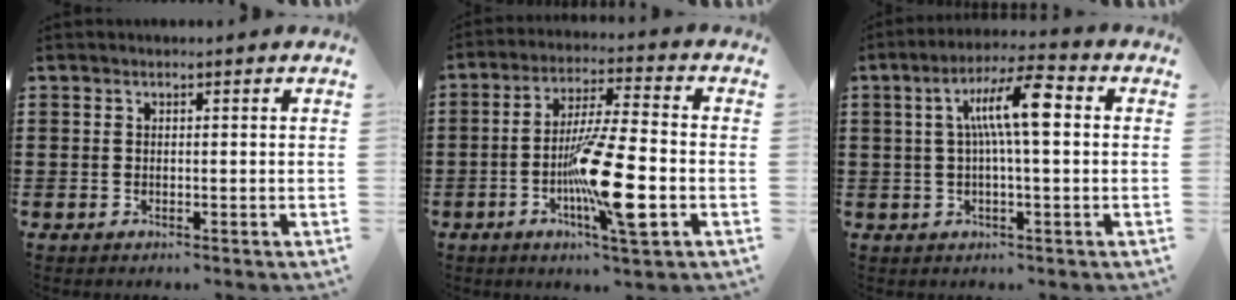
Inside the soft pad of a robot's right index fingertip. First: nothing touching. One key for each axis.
{"total": 13.2, "fx": -3.8, "fy": 2.0, "fz": 12.4, "tx": -0.240, "ty": -0.009, "tz": -0.073}
{"total": 9.0, "fx": 1.4, "fy": 1.7, "fz": 8.8, "tx": -0.169, "ty": 0.009, "tz": 0.019}